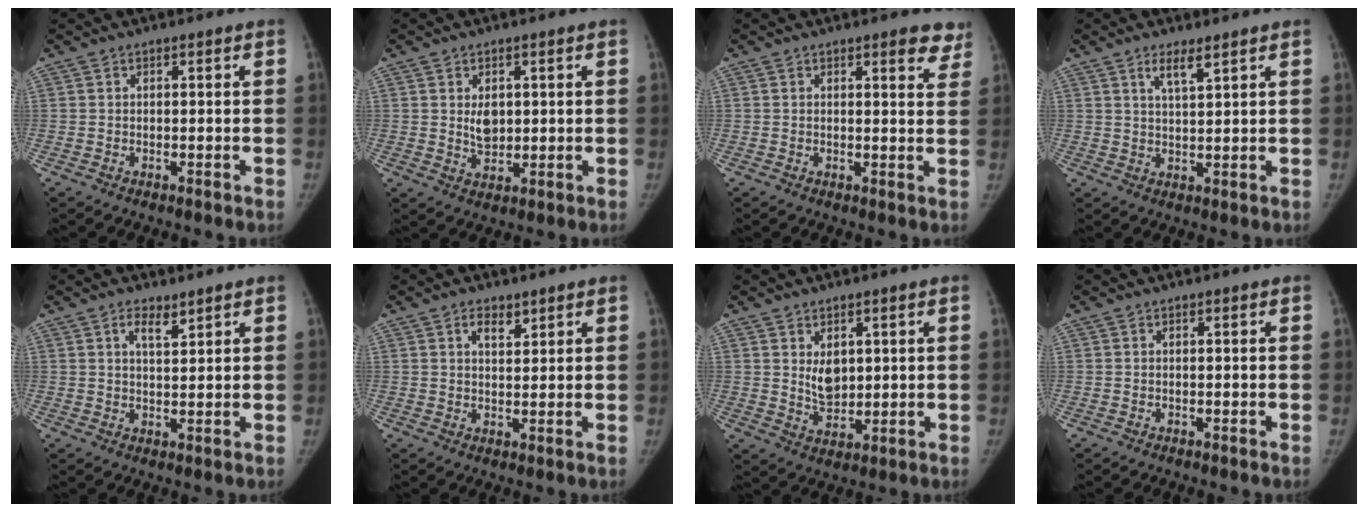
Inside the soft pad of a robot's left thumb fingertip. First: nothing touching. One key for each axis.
{"total": 4.2, "fx": 0.8, "fy": 2.9, "fz": 2.9, "tx": -0.033, "ty": -0.009, "tz": 0.019}
{"total": 4.7, "fx": 3.5, "fy": 1.7, "fz": 2.7, "tx": -0.005, "ty": -0.017, "tz": 0.034}
{"total": 3.9, "fx": 2.7, "fy": 0.8, "fz": 2.8, "tx": -0.051, "ty": -0.017, "tz": 0.052}
{"total": 3.6, "fx": 2.4, "fy": 1.3, "fz": 2.3, "tx": -0.031, "ty": -0.016, "tz": 0.042}
{"total": 3.5, "fx": 2.3, "fy": 1.7, "fz": 2.0, "tx": -0.021, "ty": -0.015, "tz": 0.039}
{"total": 5.4, "fx": 1.5, "fy": 3.6, "fz": 3.7, "tx": -0.043, "ty": -0.018, "tz": 0.036}
{"total": 0.0}